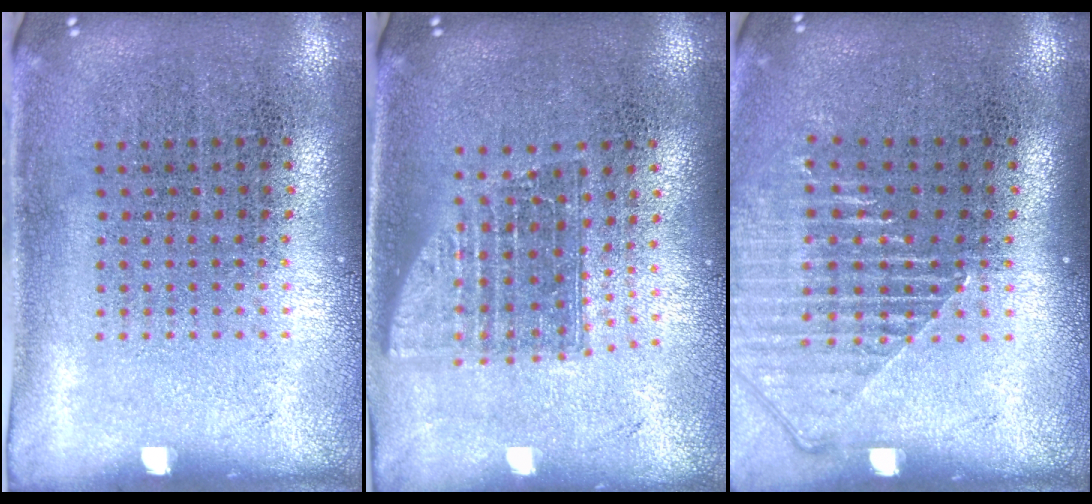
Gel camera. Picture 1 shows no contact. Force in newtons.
{"total": 1.5, "press": 1.2, "slide": 1.0}
{"total": 1.4, "press": 1.3, "slide": 0.5}